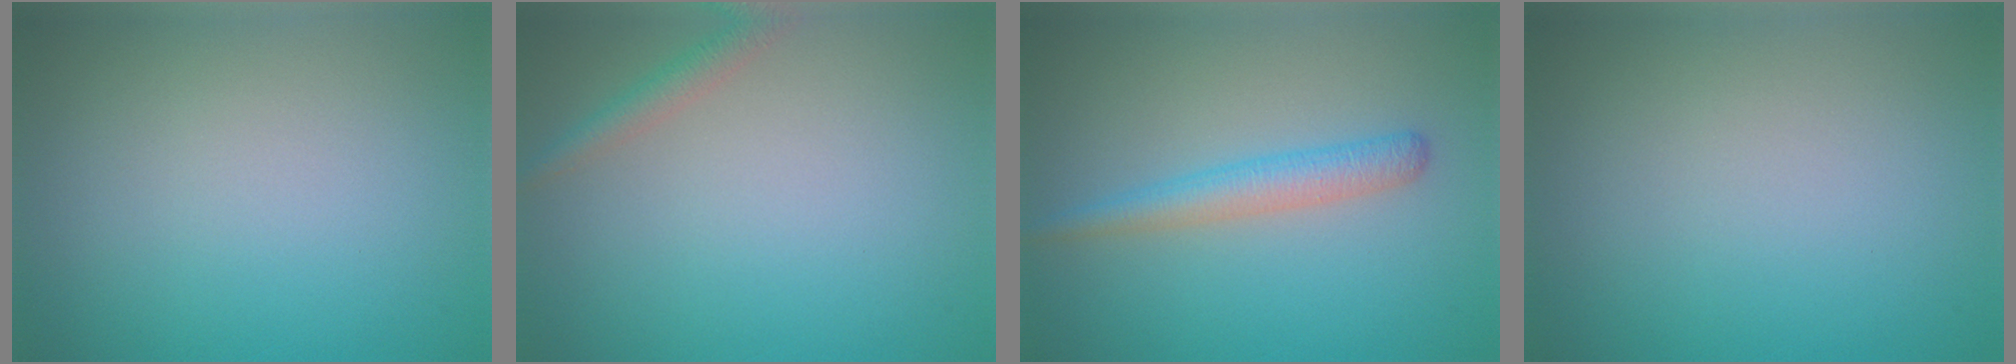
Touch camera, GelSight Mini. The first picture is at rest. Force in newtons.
{"total": 1.8, "press": 1.8, "slide": 0.1}
{"total": 2.8, "press": 2.8, "slide": 0.2}
{"total": 0.0}